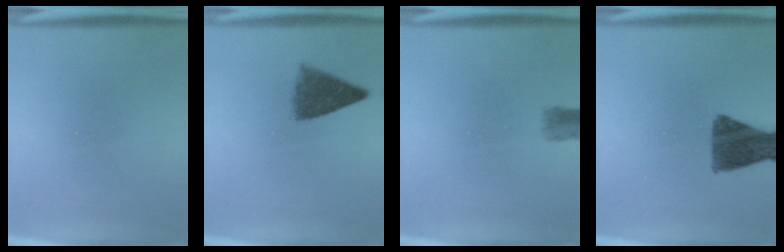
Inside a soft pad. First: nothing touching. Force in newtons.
{"total": 5.6}
{"total": 1.3}
{"total": 11.0}